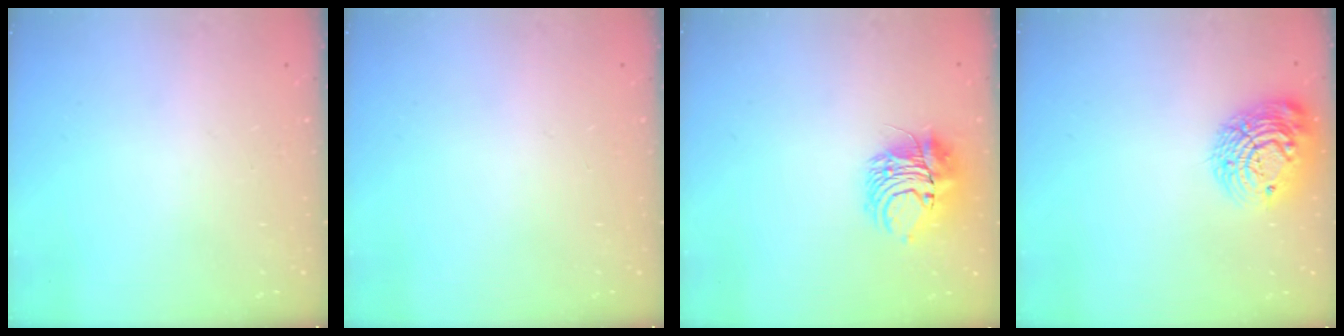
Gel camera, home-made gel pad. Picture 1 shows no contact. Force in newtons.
{"total": 0.0}
{"total": 9.0, "press": 8.9, "slide": 1.3}
{"total": 14.2, "press": 14.2, "slide": 0.8}